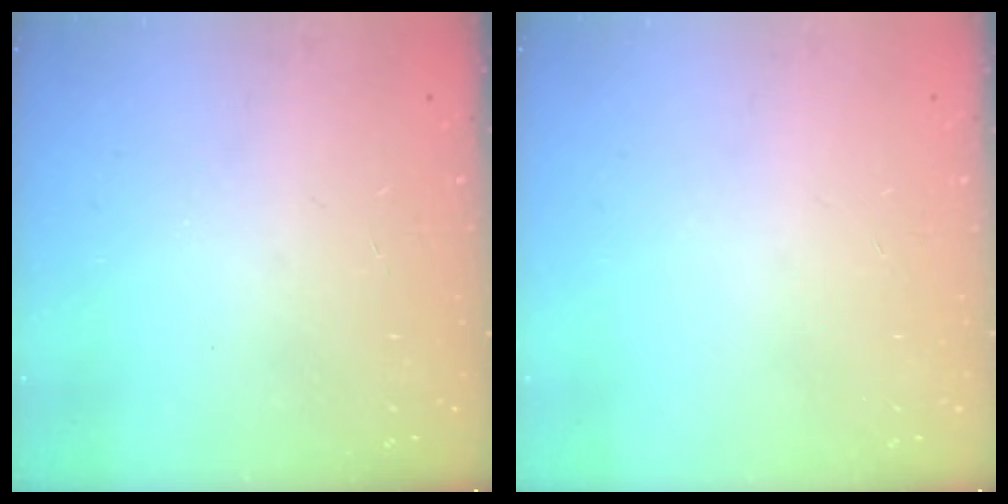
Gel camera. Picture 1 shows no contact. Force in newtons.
{"total": 0.0}